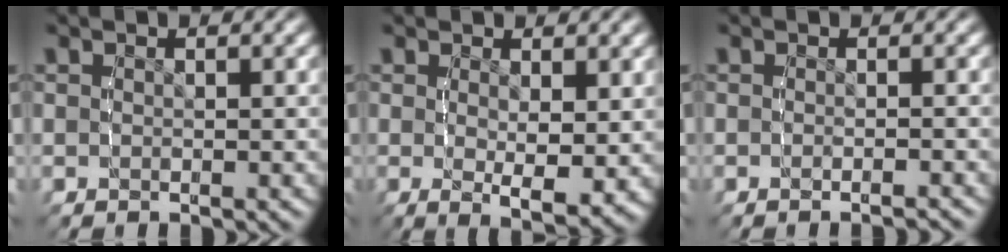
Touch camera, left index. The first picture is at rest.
{"total": 3.7, "force": [0.1, 0.6, 3.7], "torque": [-0.043, -0.016, 0.008]}
{"total": 1.1, "force": [-0.9, 0.5, 0.5], "torque": [-0.009, 0.009, -0.018]}